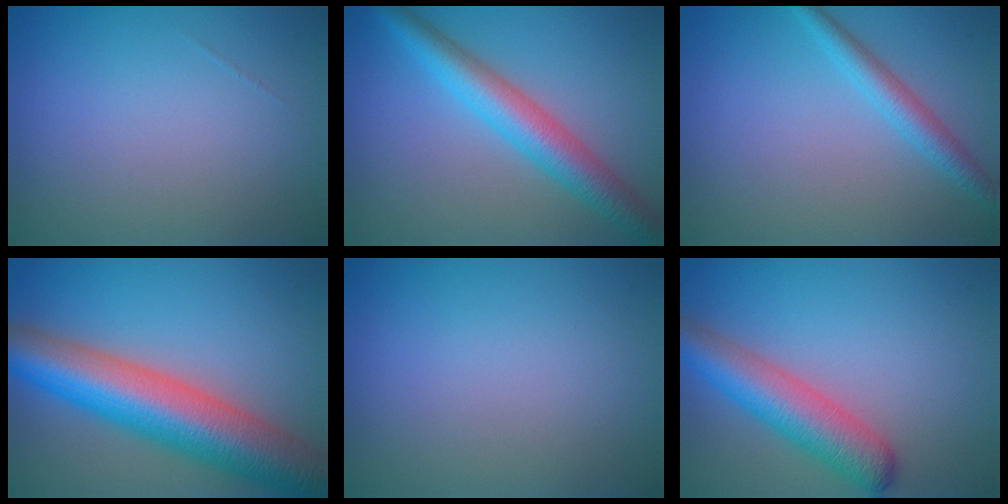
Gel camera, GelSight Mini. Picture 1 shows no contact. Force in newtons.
{"total": 5.1, "press": 5.1, "slide": 0.2}
{"total": 2.6, "press": 2.6, "slide": 0.1}
{"total": 10.8, "press": 10.8, "slide": 0.5}
{"total": 0.0}
{"total": 5.7, "press": 5.7, "slide": 0.3}